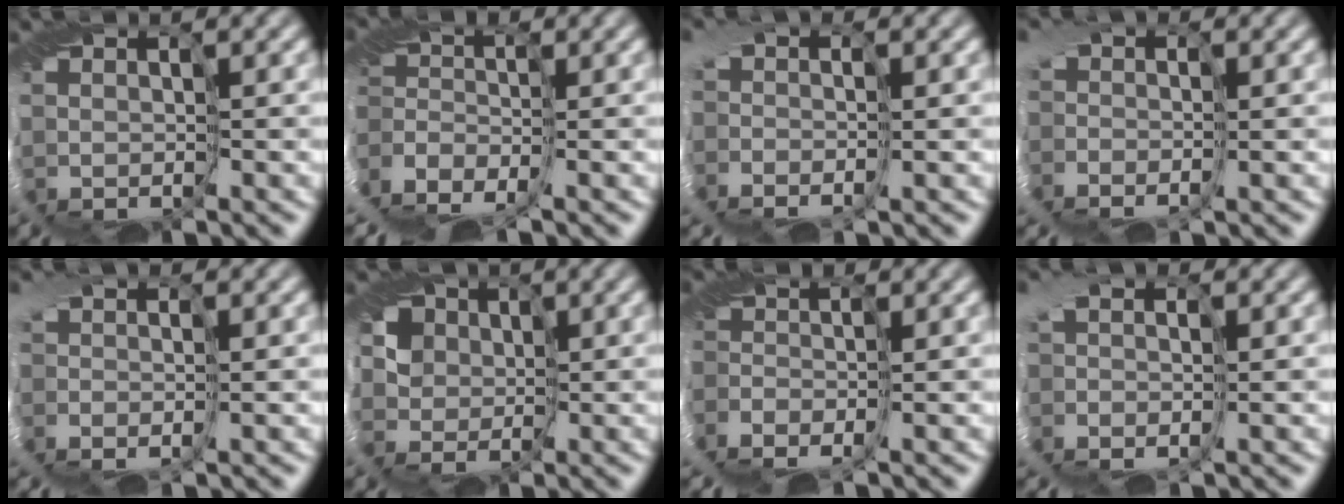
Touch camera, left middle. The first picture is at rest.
{"total": 5.1, "force": [-4.7, 1.5, 1.0], "torque": [-0.020, -0.017, -0.086]}
{"total": 3.3, "force": [-0.9, 2.4, 2.2], "torque": [-0.032, 0.003, -0.012]}
{"total": 3.6, "force": [-1.0, 2.6, 2.3], "torque": [-0.036, 0.003, -0.013]}
{"total": 2.5, "force": [-0.8, 1.6, 1.7], "torque": [-0.022, 0.000, -0.019]}
{"total": 6.6, "force": [2.2, 5.7, 2.4], "torque": [-0.027, 0.021, 0.012]}
{"total": 3.3, "force": [-2.9, 1.3, 0.6], "torque": [-0.005, -0.009, -0.051]}
{"total": 2.8, "force": [-0.8, 1.6, 2.2], "torque": [-0.036, 0.008, -0.020]}